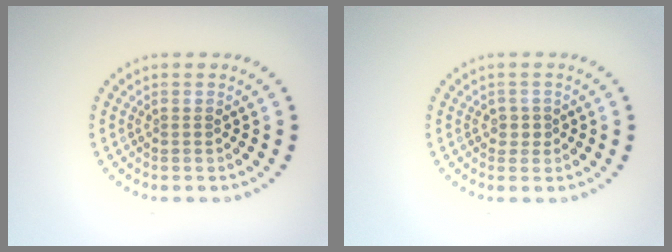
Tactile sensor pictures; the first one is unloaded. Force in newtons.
{"total": 1.1, "press": 1.0, "slide": 0.6}